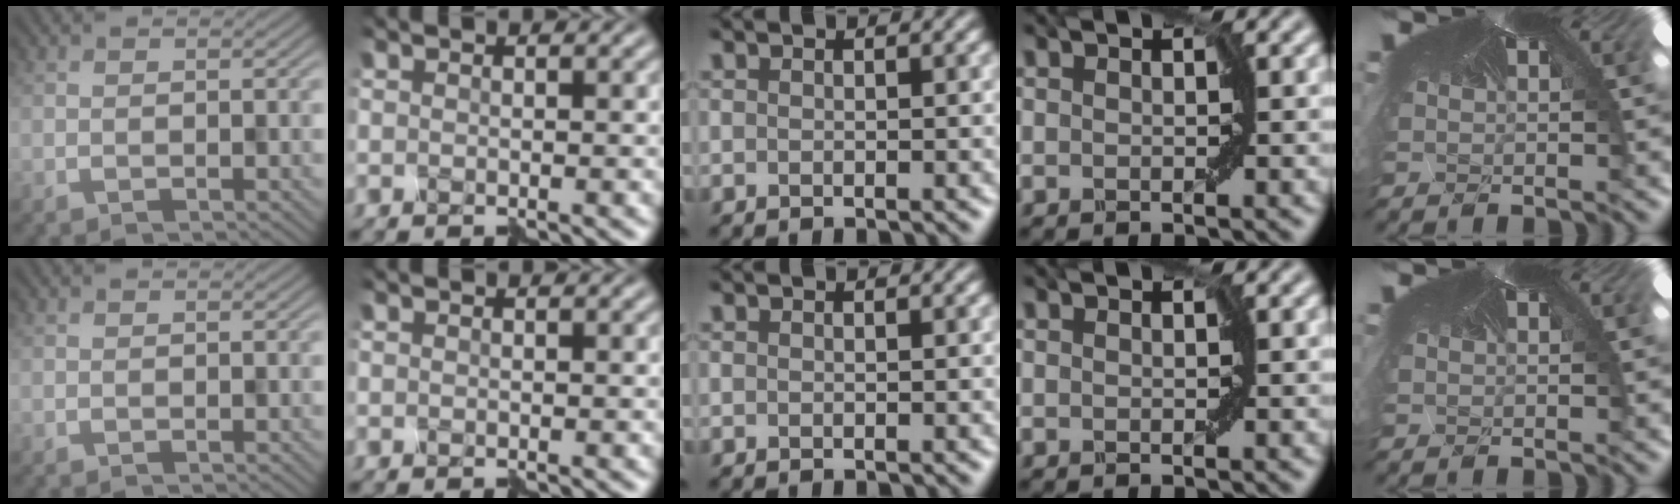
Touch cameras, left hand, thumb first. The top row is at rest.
{}